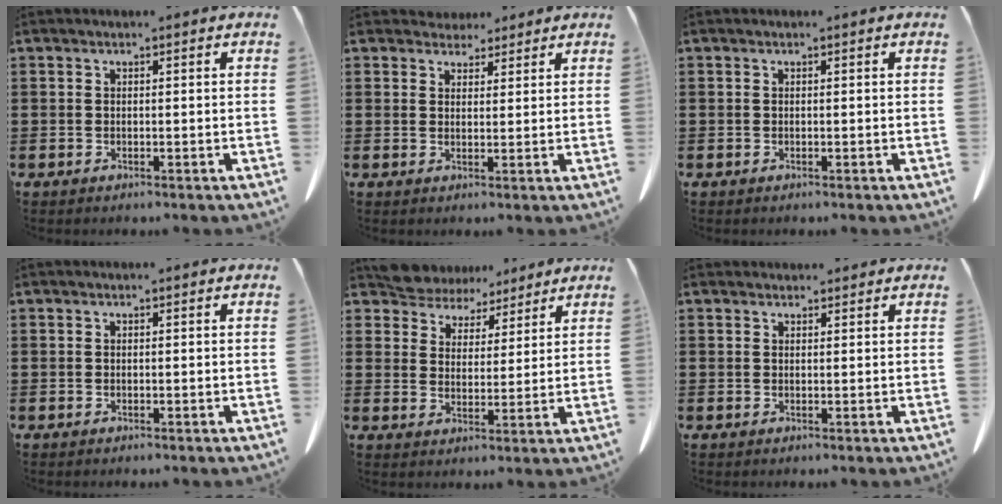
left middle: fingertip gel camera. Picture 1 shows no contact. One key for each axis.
{"total": 3.4, "fx": 3.0, "fy": 1.5, "fz": 0.5, "tx": -0.010, "ty": -0.004, "tz": 0.058}
{"total": 0.0}
{"total": 0.0}
{"total": 6.0, "fx": 5.6, "fy": 2.1, "fz": 0.1, "tx": -0.035, "ty": -0.025, "tz": 0.104}
{"total": 1.3, "fx": 1.2, "fy": 0.5, "fz": 0.1, "tx": 0.003, "ty": -0.003, "tz": 0.024}